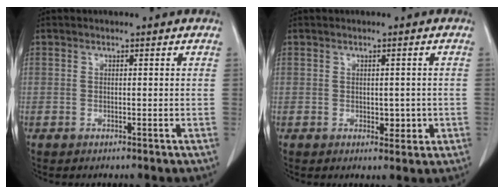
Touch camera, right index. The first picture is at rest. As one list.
[{"total": 2.6, "force": [-0.5, 1.6, 2.0], "torque": [-0.020, 0.001, 0.001]}]